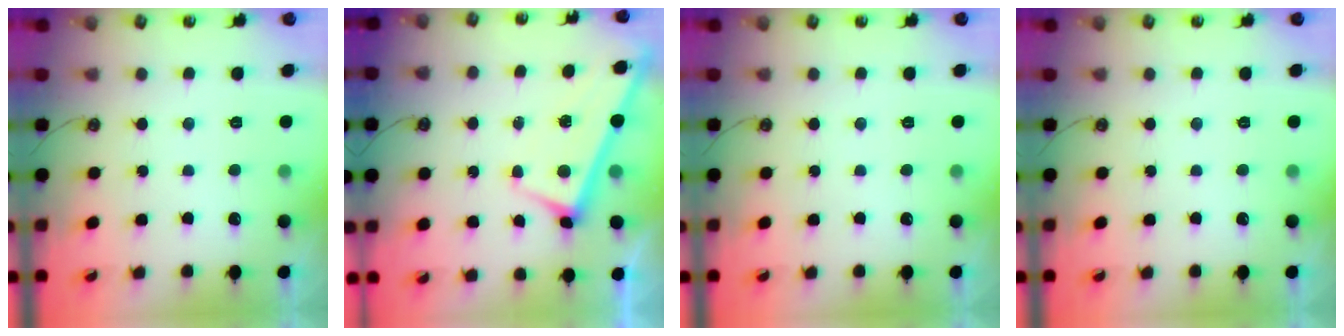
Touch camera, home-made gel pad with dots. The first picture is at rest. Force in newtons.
{"total": 2.8, "press": 2.8, "slide": 0.3}
{"total": 0.0}
{"total": 0.0}